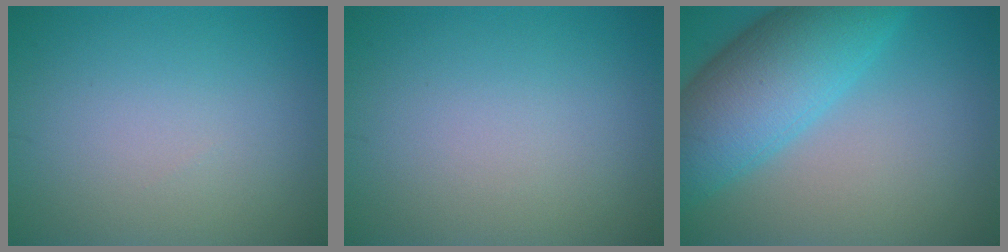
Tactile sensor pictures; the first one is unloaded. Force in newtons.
{"total": 0.0}
{"total": 9.6, "press": 9.6, "slide": 0.3}